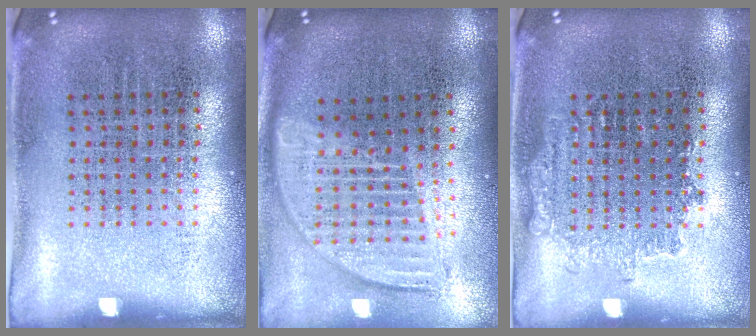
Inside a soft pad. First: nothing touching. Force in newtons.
{"total": 1.8, "press": 1.5, "slide": 1.0}
{"total": 1.2, "press": 1.2, "slide": 0.3}